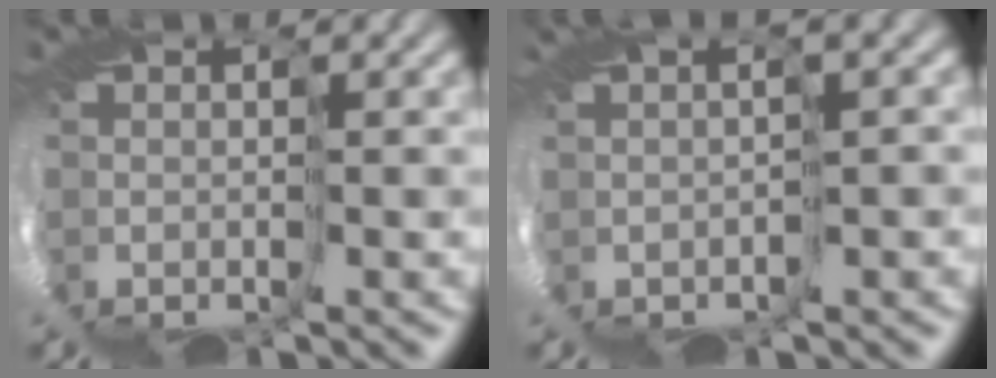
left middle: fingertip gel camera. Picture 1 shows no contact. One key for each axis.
{"total": 3.5, "fx": 0.0, "fy": -3.1, "fz": -1.6, "tx": 0.025, "ty": -0.008, "tz": 0.009}